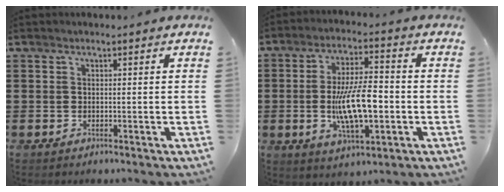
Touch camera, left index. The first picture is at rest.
{"total": 10.8, "force": [-1.5, 3.9, 10.0], "torque": [-0.188, -0.010, -0.033]}